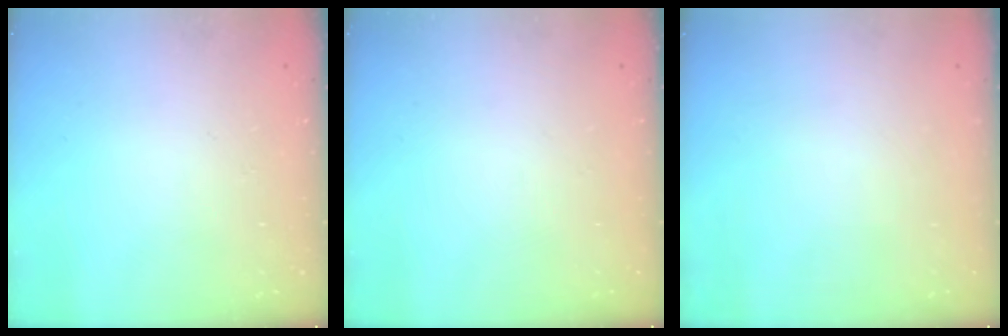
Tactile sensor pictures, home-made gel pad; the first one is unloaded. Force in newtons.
{"total": 0.0}
{"total": 0.0}